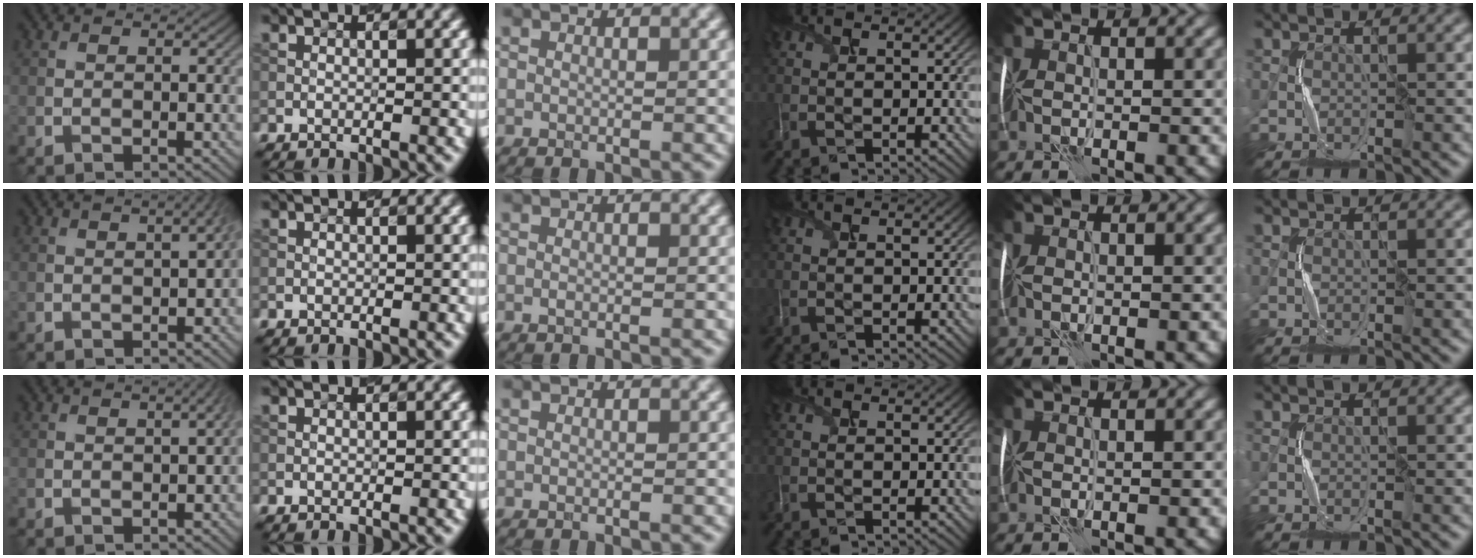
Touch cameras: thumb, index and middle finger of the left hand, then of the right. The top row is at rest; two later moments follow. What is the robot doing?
{"motion": "shake", "object": "plastic piggy bank"}